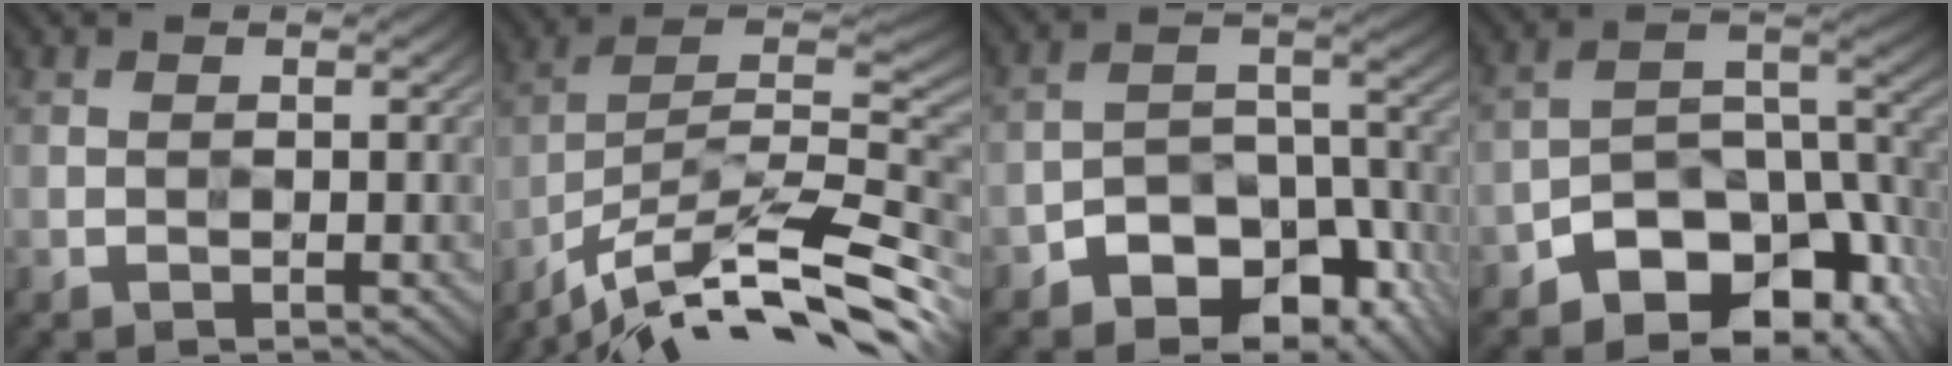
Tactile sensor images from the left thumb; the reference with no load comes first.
{"total": 15.1, "force": [-9.6, 3.9, 11.0], "torque": [-0.223, 0.013, -0.177]}
{"total": 11.7, "force": [-7.0, 6.9, 6.3], "torque": [-0.095, -0.004, -0.114]}
{"total": 11.8, "force": [-7.4, 6.2, 6.9], "torque": [-0.098, -0.004, -0.132]}